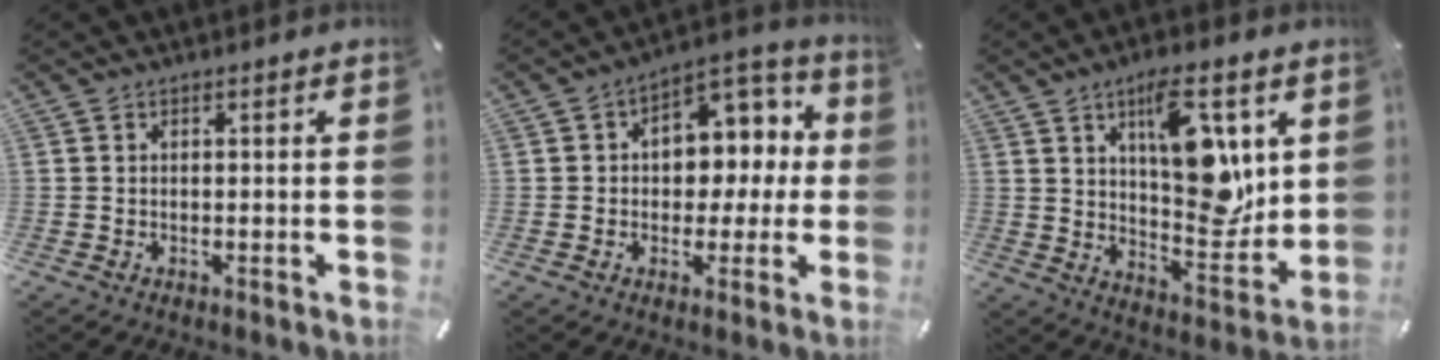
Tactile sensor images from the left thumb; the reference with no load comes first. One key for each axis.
{"total": 9.4, "fx": 0.7, "fy": 7.9, "fz": 5.1, "tx": -0.056, "ty": -0.009, "tz": 0.012}
{"total": 16.7, "fx": 6.8, "fy": 7.9, "fz": 13.0, "tx": -0.185, "ty": -0.043, "tz": 0.110}